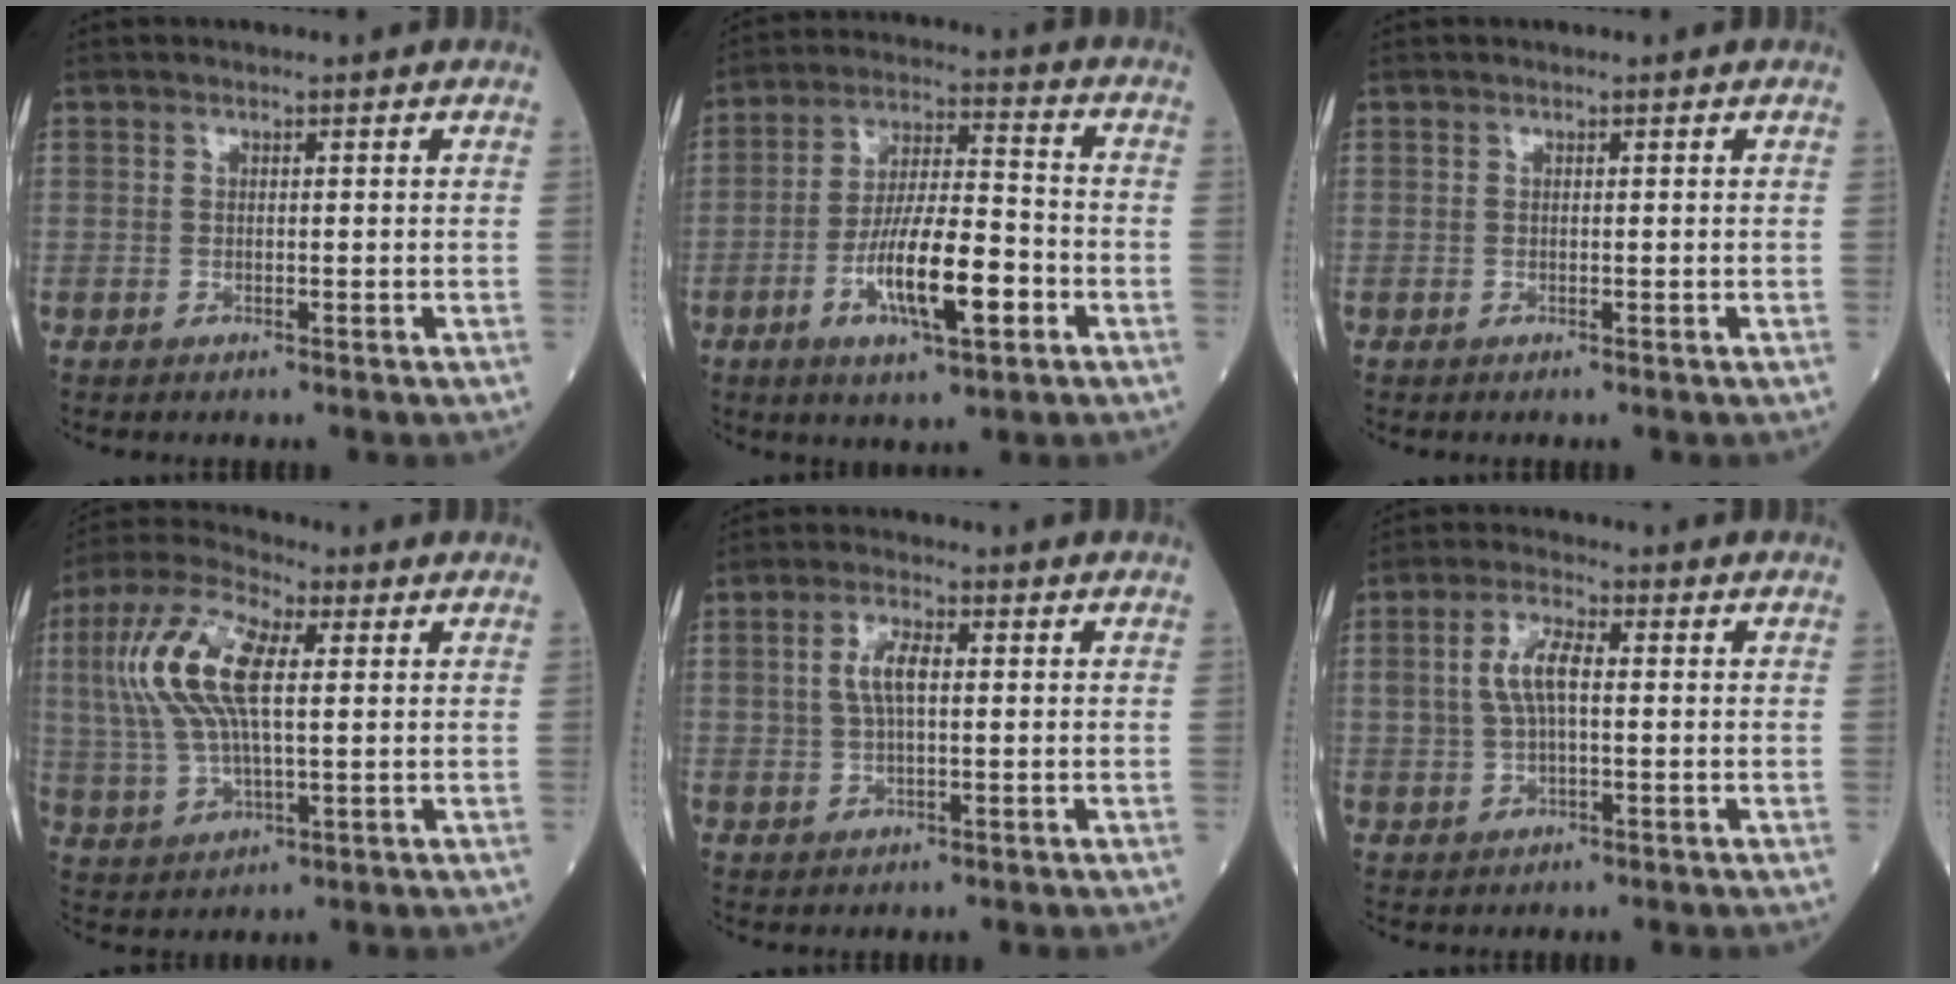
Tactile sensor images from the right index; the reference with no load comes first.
{"total": 12.8, "force": [-4.5, 2.8, 11.6], "torque": [-0.214, -0.001, -0.077]}
{"total": 0.0}
{"total": 13.2, "force": [2.9, 4.5, 12.1], "torque": [-0.277, 0.023, 0.055]}
{"total": 4.7, "force": [0.8, 1.8, 4.3], "torque": [-0.089, 0.009, 0.017]}
{"total": 5.7, "force": [0.7, 2.1, 5.2], "torque": [-0.112, 0.011, 0.014]}